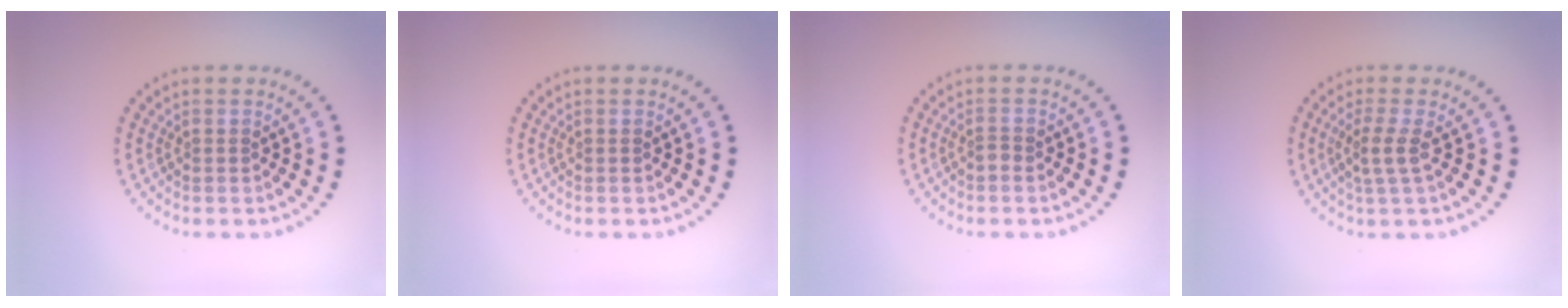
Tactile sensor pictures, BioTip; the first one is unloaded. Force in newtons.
{"total": 0.0}
{"total": 0.9, "press": 0.6, "slide": 0.7}
{"total": 2.0, "press": 1.5, "slide": 1.3}